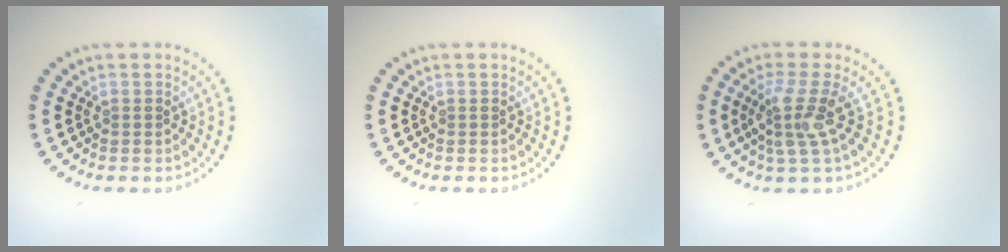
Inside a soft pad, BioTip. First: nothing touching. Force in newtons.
{"total": 0.0}
{"total": 3.3, "press": 2.5, "slide": 2.1}